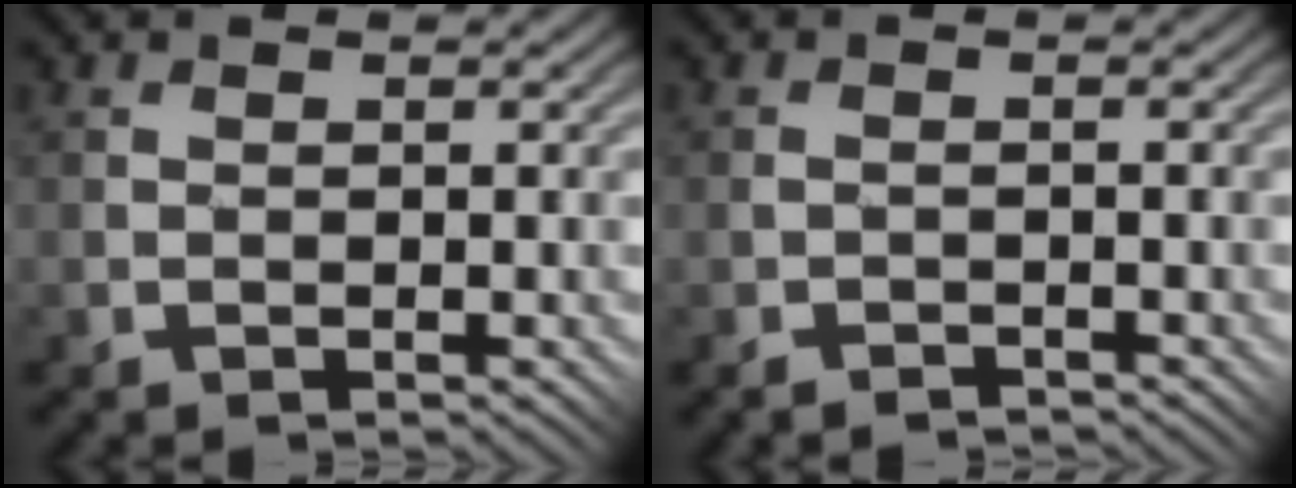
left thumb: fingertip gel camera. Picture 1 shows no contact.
{"total": 1.0, "force": [-1.0, 0.1, -0.1], "torque": [0.000, 0.006, -0.025]}